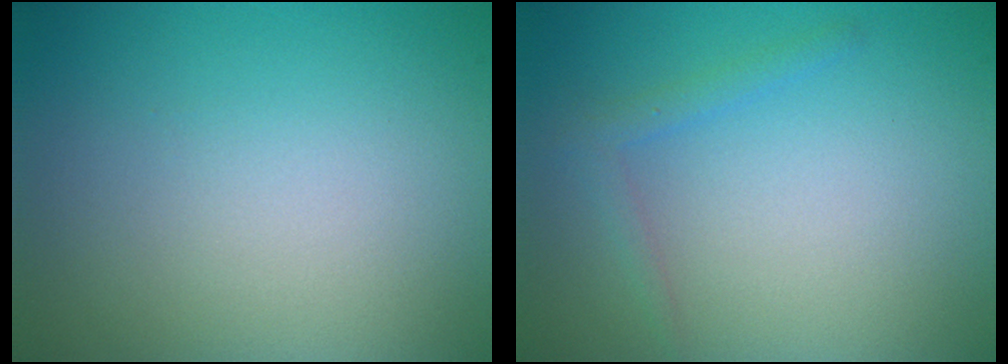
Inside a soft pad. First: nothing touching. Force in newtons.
{"total": 1.3, "press": 1.3, "slide": 0.1}